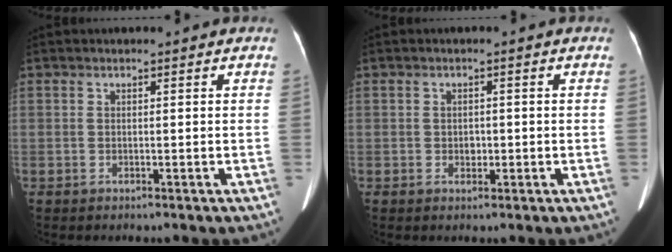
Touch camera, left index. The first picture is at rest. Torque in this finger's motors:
{"motor_torque": [-0.09, -0.04, 0.01, 0.00]}